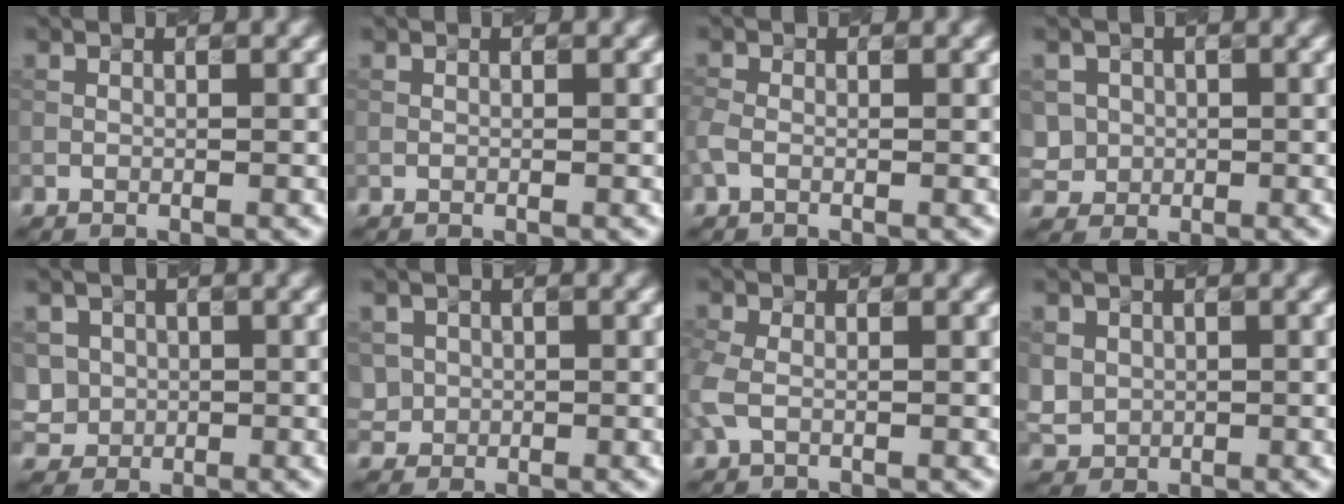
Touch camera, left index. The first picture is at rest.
{"total": 0.0}
{"total": 1.5, "force": [-0.5, 1.0, 1.0], "torque": [-0.032, 0.000, -0.015]}
{"total": 3.0, "force": [0.2, 2.9, 0.3], "torque": [-0.005, 0.010, 0.005]}
{"total": 3.3, "force": [0.4, 3.2, 0.6], "torque": [-0.013, 0.009, 0.008]}
{"total": 1.8, "force": [0.2, 1.8, -0.1], "torque": [0.005, -0.001, 0.006]}
{"total": 2.6, "force": [-0.2, 1.7, 1.9], "torque": [-0.063, 0.001, -0.012]}
{"total": 2.4, "force": [0.5, 2.3, 0.5], "torque": [-0.016, 0.000, 0.013]}